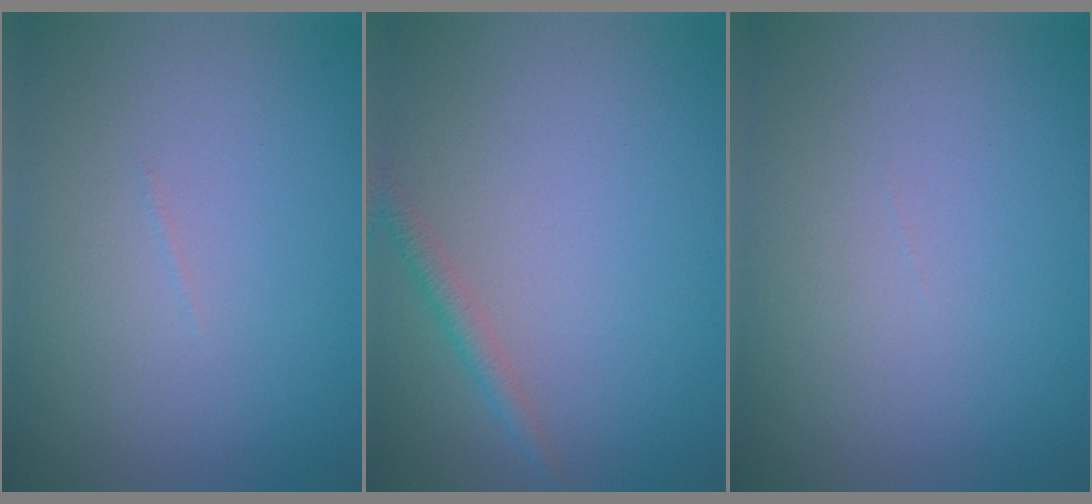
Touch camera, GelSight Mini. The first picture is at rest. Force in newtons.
{"total": 1.5, "press": 1.5, "slide": 0.0}
{"total": 0.0}